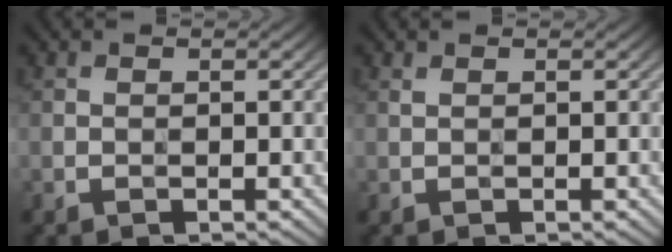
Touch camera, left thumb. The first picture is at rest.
{"total": 0.0}